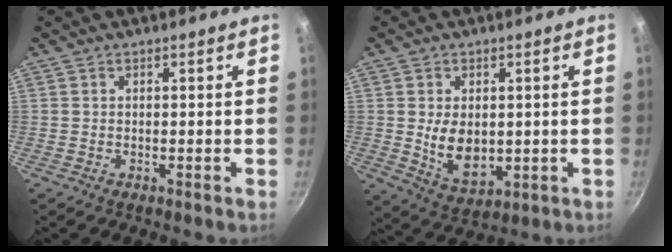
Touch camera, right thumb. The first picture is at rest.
{"total": 8.5, "force": [0.2, 5.6, 6.5], "torque": [-0.096, -0.020, 0.021]}